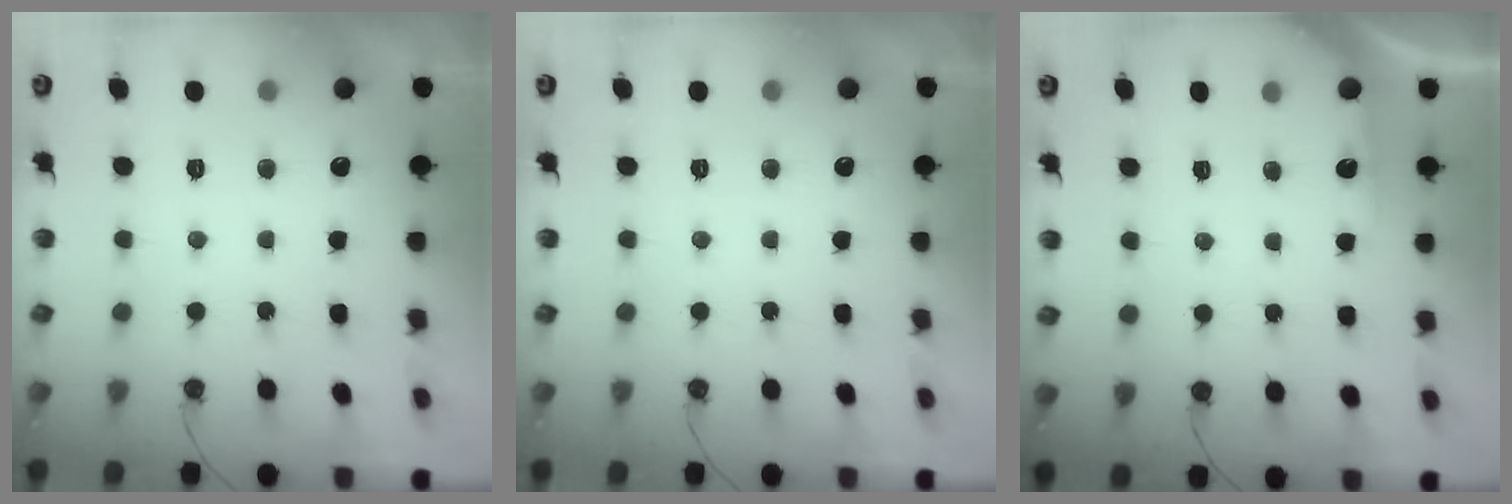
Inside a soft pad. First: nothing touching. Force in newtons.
{"total": 0.0}
{"total": 4.3, "press": 4.3, "slide": 0.5}